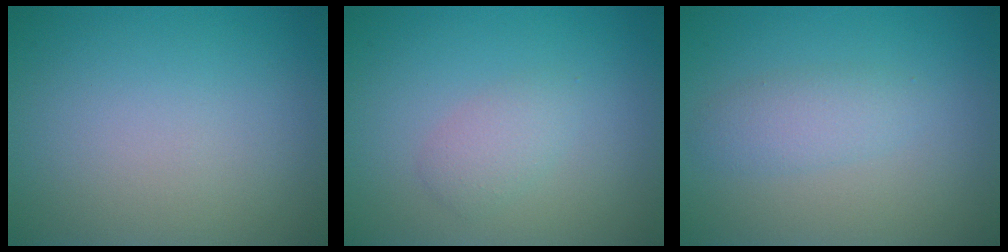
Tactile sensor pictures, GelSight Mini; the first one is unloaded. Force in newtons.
{"total": 1.7, "press": 1.7, "slide": 0.1}
{"total": 2.1, "press": 2.1, "slide": 0.1}